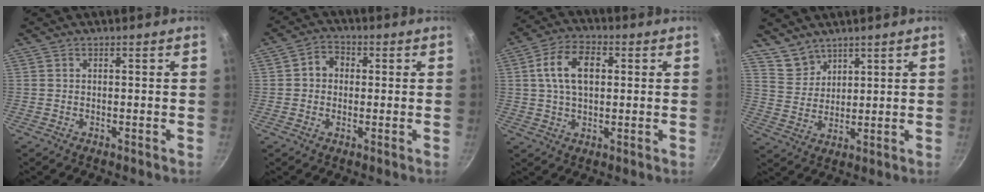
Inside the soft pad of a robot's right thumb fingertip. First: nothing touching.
{"total": 5.3, "force": [0.7, 4.5, 2.7], "torque": [-0.018, 0.007, -0.001]}
{"total": 10.4, "force": [1.9, 6.4, 7.9], "torque": [-0.126, 0.015, 0.025]}
{"total": 5.7, "force": [4.8, 3.1, 0.7], "torque": [-0.001, -0.016, 0.101]}